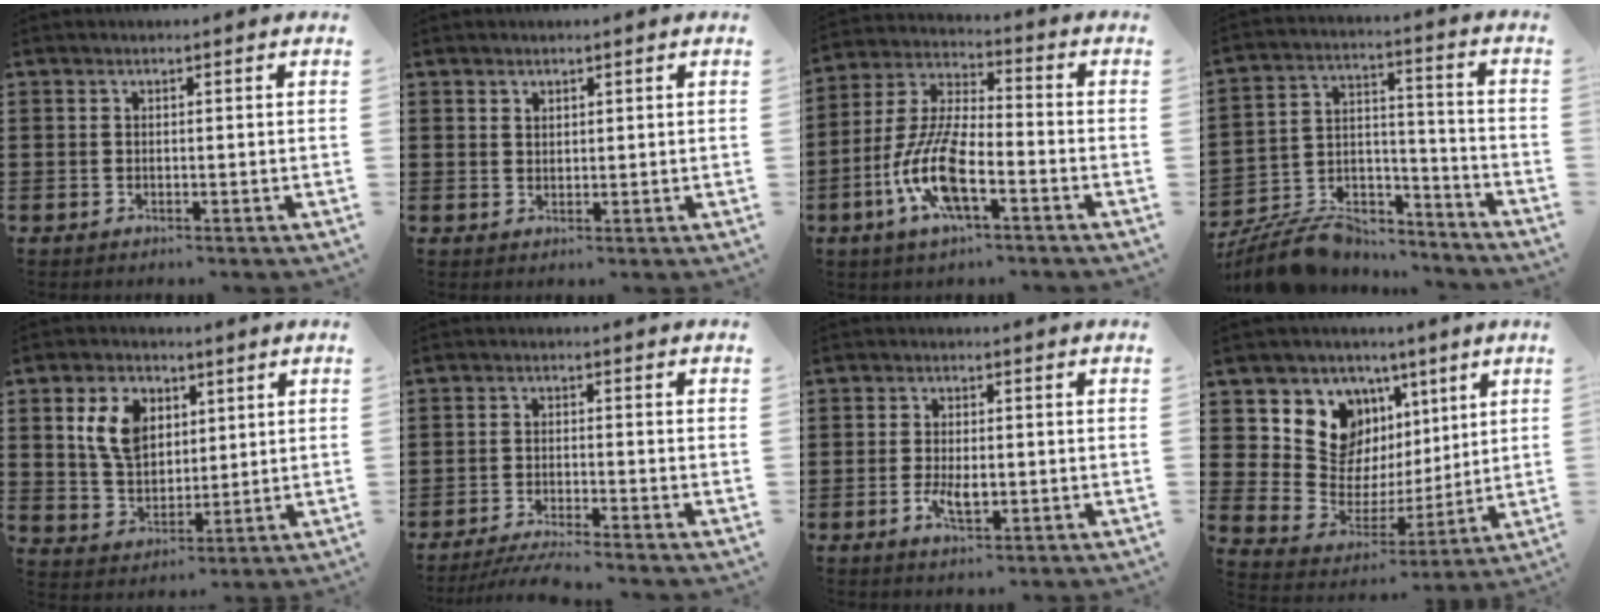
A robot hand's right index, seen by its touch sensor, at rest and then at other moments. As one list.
[{"total": 1.4, "force": [1.2, 0.7, 0.1], "torque": [-0.004, 0.002, 0.023]}, {"total": 11.0, "force": [-4.3, 3.7, 9.4], "torque": [-0.215, -0.005, -0.084]}, {"total": 10.1, "force": [-9.3, 3.0, 2.6], "torque": [-0.057, 0.028, -0.180]}, {"total": 7.8, "force": [2.9, 5.5, 4.7], "torque": [-0.097, 0.012, 0.051]}, {"total": 3.3, "force": [-3.2, -0.2, 1.0], "torque": [-0.023, -0.008, -0.065]}, {"total": 3.9, "force": [-0.9, 1.6, 3.4], "torque": [-0.066, 0.000, -0.016]}, {"total": 10.3, "force": [4.3, 8.8, 3.2], "torque": [-0.085, -0.041, 0.085]}]